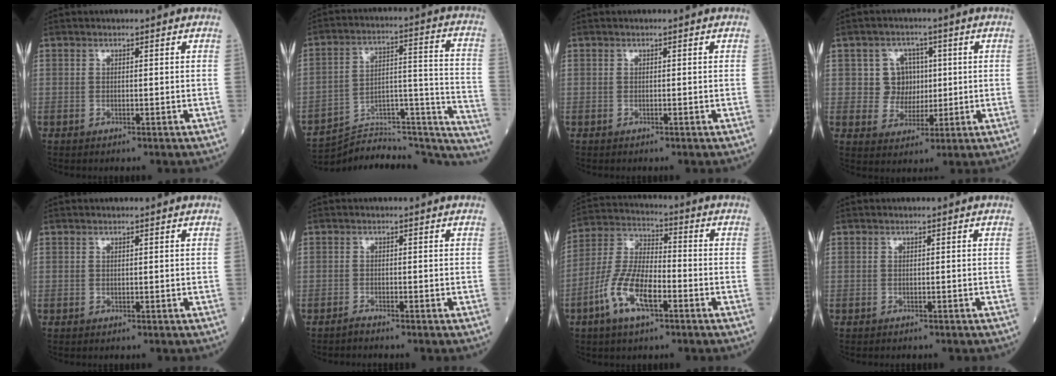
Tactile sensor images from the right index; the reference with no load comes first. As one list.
[{"total": 24.7, "force": [-23.5, 5.0, 6.1], "torque": [-0.044, 0.061, -0.324]}, {"total": 0.0}, {"total": 5.5, "force": [0.9, 5.3, 1.2], "torque": [-0.013, 0.012, 0.017]}, {"total": 0.0}, {"total": 1.0, "force": [-1.0, -0.2, 0.1], "torque": [-0.004, -0.001, -0.018]}, {"total": 10.8, "force": [-4.7, 3.5, 9.1], "torque": [-0.198, 0.002, -0.093]}, {"total": 1.0, "force": [-0.9, 0.2, 0.3], "torque": [-0.008, -0.002, -0.011]}]